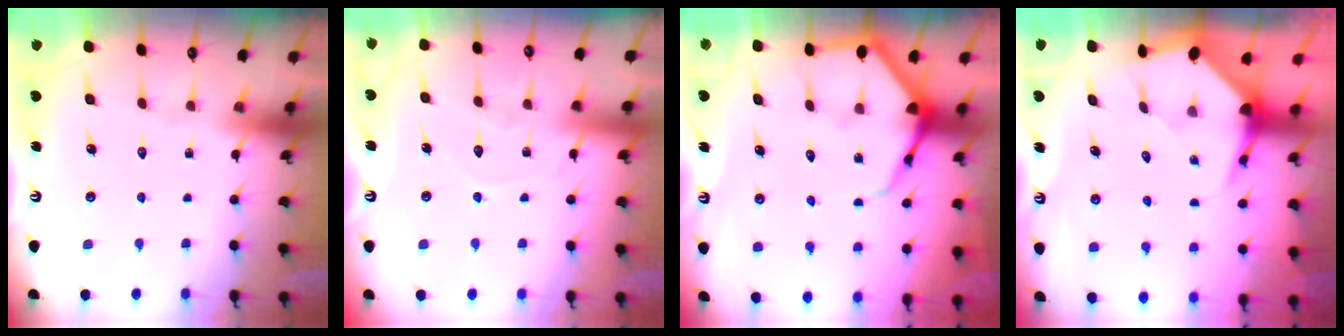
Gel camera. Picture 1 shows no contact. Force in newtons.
{"total": 7.2, "press": 7.2, "slide": 0.7}
{"total": 6.9, "press": 6.8, "slide": 0.8}
{"total": 3.5, "press": 3.5, "slide": 0.5}